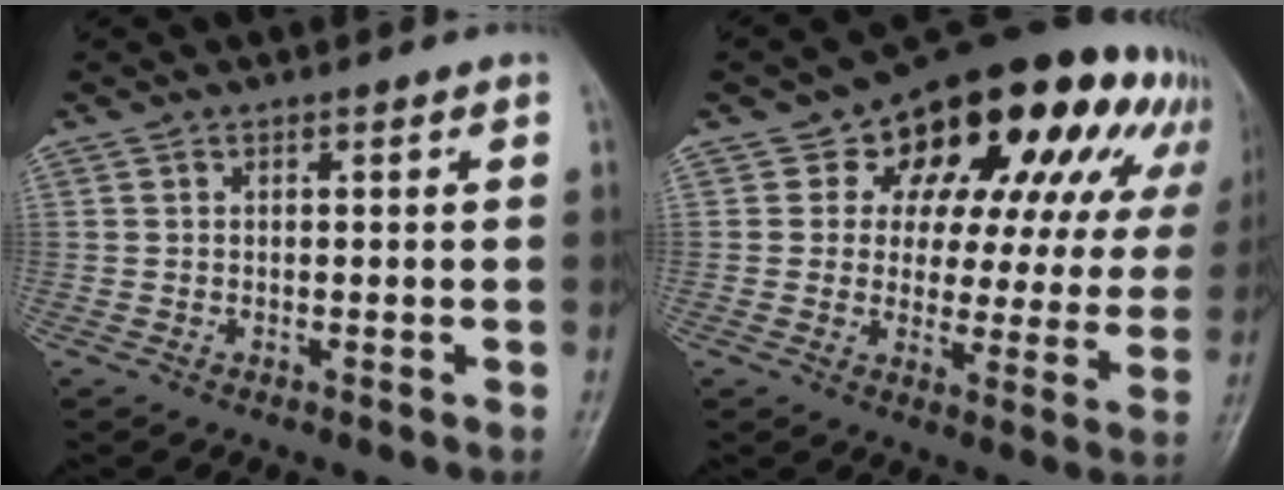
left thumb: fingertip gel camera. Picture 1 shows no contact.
{"total": 24.2, "force": [11.7, 14.0, 16.0], "torque": [-0.166, 0.007, 0.155]}